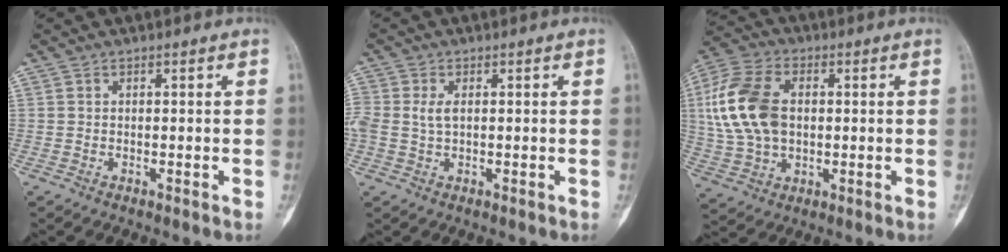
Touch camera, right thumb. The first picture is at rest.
{"total": 3.4, "force": [0.3, 2.0, 2.8], "torque": [-0.075, 0.004, 0.004]}
{"total": 15.8, "force": [1.7, 10.3, 11.8], "torque": [-0.239, 0.012, 0.032]}